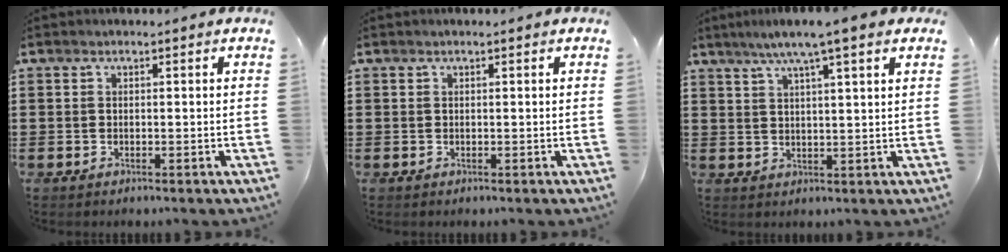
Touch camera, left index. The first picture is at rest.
{"total": 0.0}
{"total": 5.8, "force": [4.2, -0.3, 4.1], "torque": [-0.089, -0.003, 0.070]}